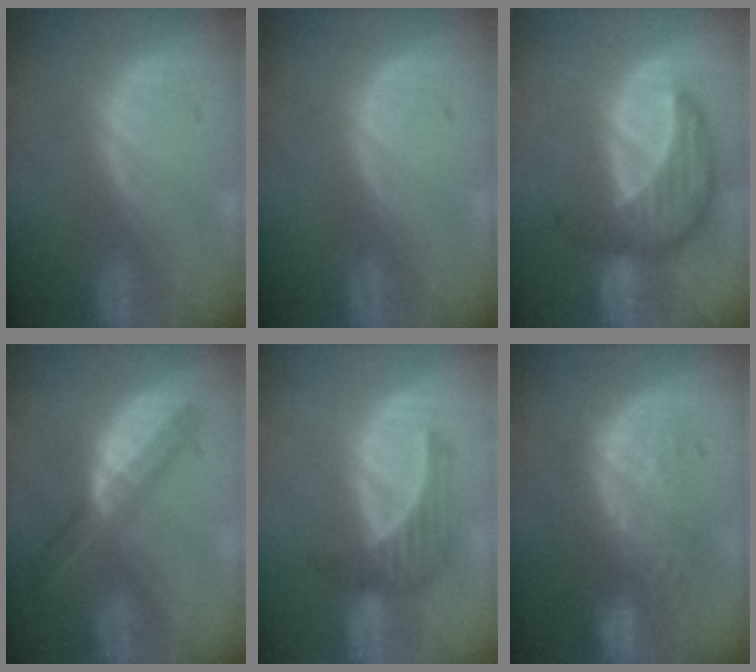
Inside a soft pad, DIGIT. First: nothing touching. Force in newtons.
{"total": 0.0}
{"total": 8.5, "press": 8.4, "slide": 0.5}
{"total": 6.6, "press": 5.7, "slide": 3.3}
{"total": 4.5, "press": 4.4, "slide": 0.8}
{"total": 10.5, "press": 9.5, "slide": 4.4}